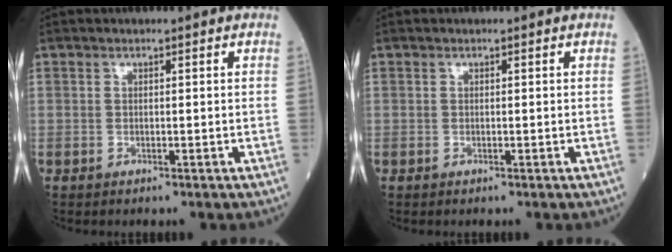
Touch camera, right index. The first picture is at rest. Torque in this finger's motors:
{"motor_torque": [0.01, 0.01, -0.03, -0.01]}